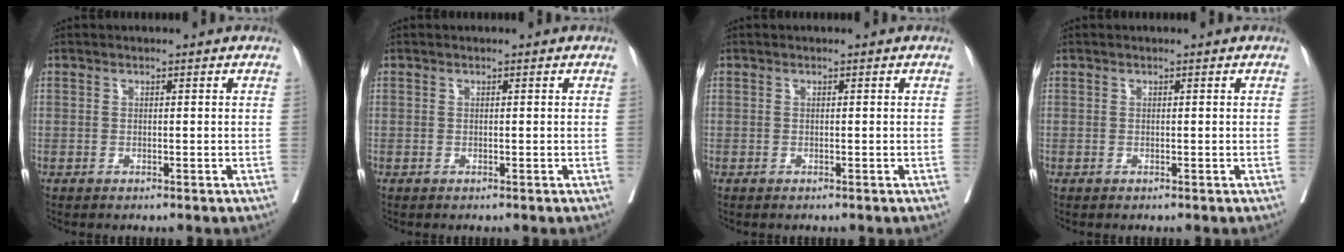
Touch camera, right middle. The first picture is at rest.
{"total": 0.0}
{"total": 0.0}
{"total": 0.0}